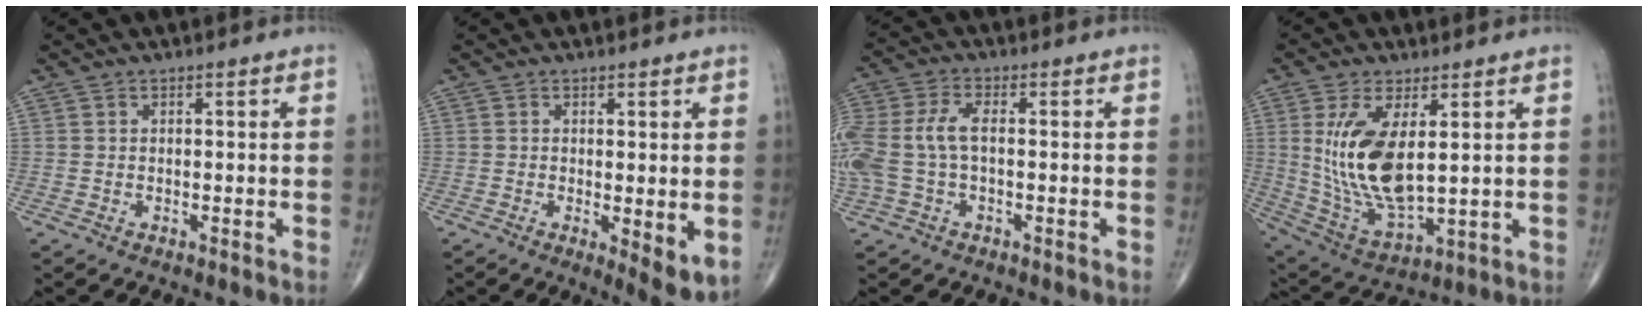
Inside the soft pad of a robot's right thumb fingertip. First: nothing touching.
{"total": 6.0, "force": [-0.7, 1.8, 5.7], "torque": [-0.084, -0.021, -0.010]}
{"total": 10.8, "force": [-0.5, 6.0, 9.0], "torque": [-0.237, 0.022, -0.008]}
{"total": 15.3, "force": [2.9, 6.7, 13.4], "torque": [-0.265, -0.024, 0.075]}